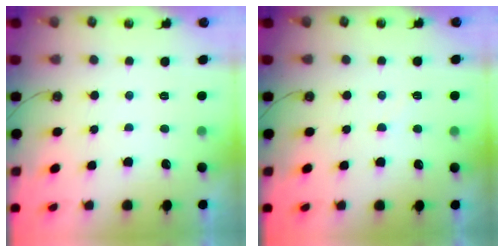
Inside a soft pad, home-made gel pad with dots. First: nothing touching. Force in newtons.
{"total": 2.7, "press": 2.7, "slide": 0.4}